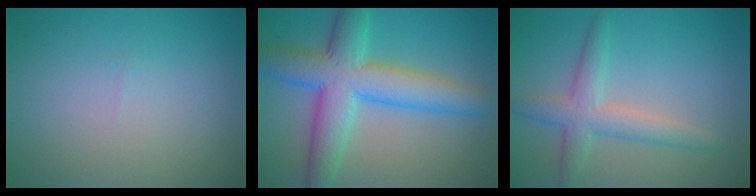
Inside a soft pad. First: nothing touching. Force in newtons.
{"total": 8.6, "press": 8.6, "slide": 0.1}
{"total": 3.7, "press": 3.7, "slide": 0.2}